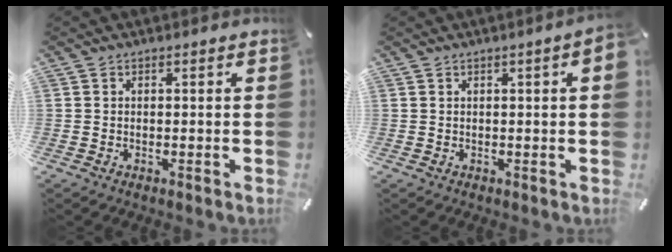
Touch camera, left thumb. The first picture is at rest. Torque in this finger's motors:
{"motor_torque": [2.29, 2.28, 1.62, -0.68, 0.06]}